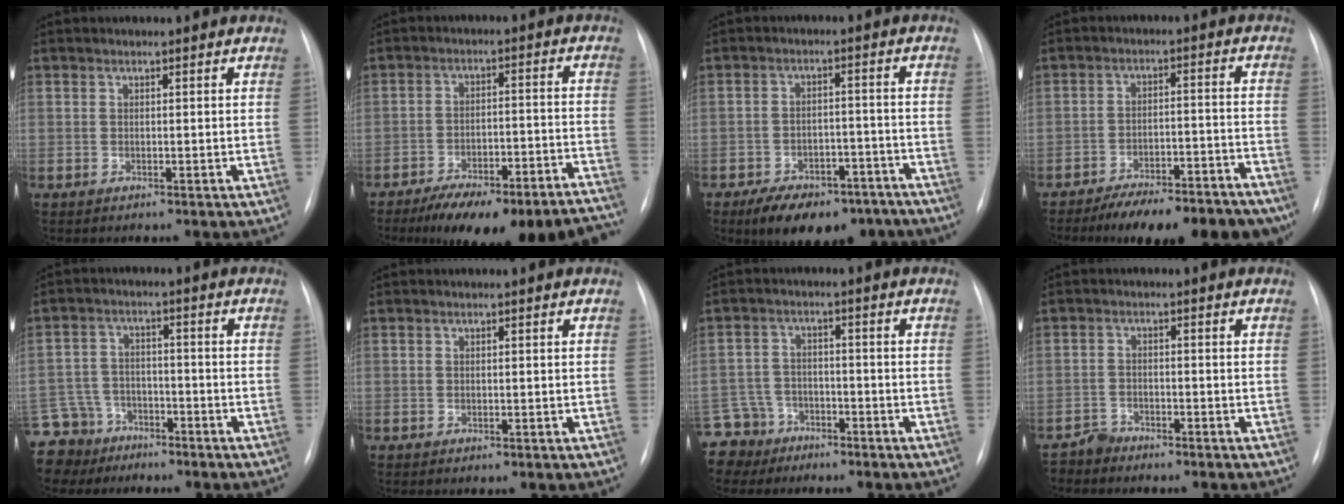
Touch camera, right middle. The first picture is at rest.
{"total": 21.3, "force": [-18.3, 3.7, 10.2], "torque": [-0.099, 0.016, -0.253]}
{"total": 13.5, "force": [-10.1, 6.4, 6.4], "torque": [-0.084, 0.019, -0.146]}
{"total": 17.1, "force": [-14.4, 3.7, 8.4], "torque": [-0.078, 0.017, -0.203]}
{"total": 10.0, "force": [-7.7, 6.3, 0.8], "torque": [-0.041, 0.013, -0.132]}
{"total": 0.0}
{"total": 7.0, "force": [-5.3, 4.6, -0.4], "torque": [-0.002, 0.006, -0.097]}
{"total": 2.3, "force": [-2.1, 0.6, -0.5], "torque": [0.010, -0.003, -0.040]}